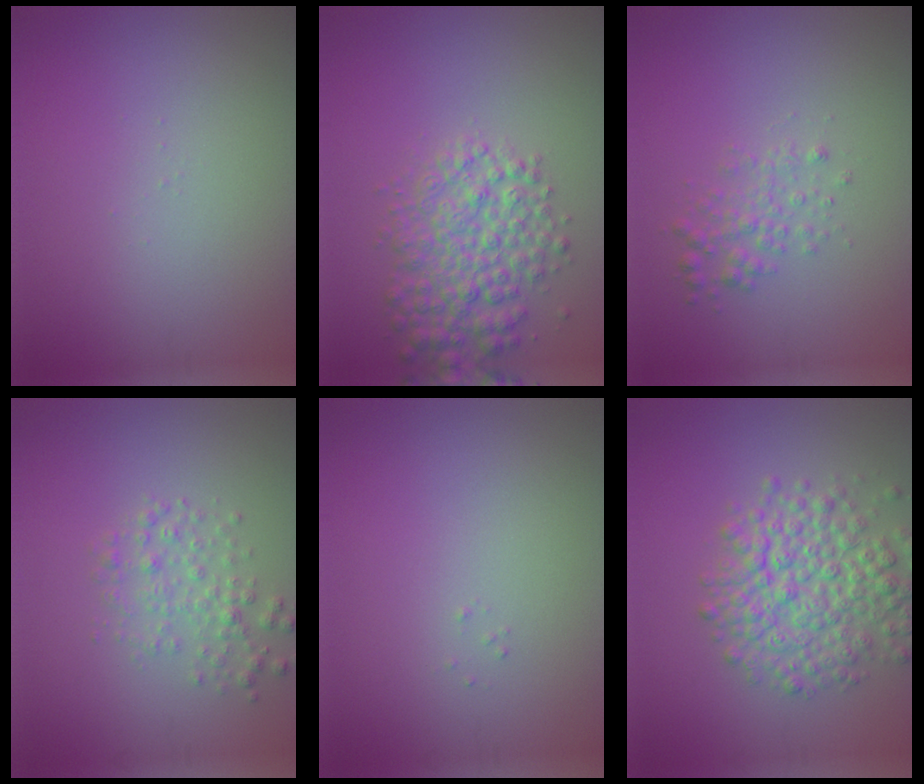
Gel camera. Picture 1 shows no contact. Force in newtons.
{"total": 5.2, "press": 5.2, "slide": 0.2}
{"total": 2.0, "press": 2.0, "slide": 0.0}
{"total": 2.3, "press": 2.3, "slide": 0.0}
{"total": 0.0}
{"total": 6.3, "press": 6.3, "slide": 0.3}